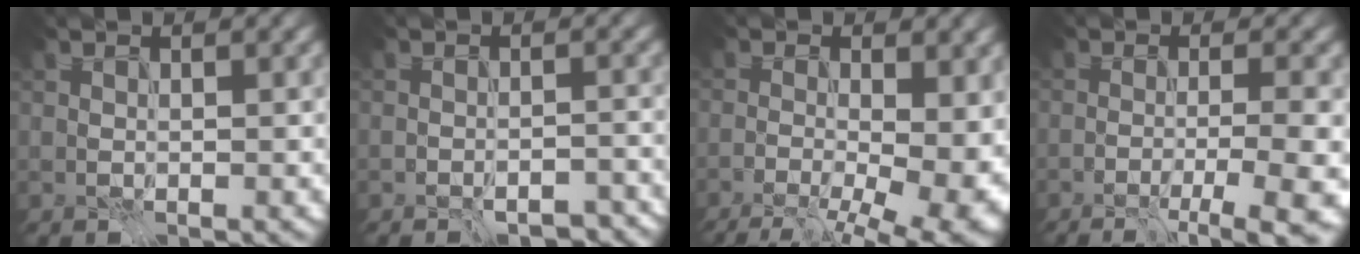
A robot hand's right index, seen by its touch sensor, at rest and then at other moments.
{"total": 2.7, "force": [-2.1, 0.7, 1.5], "torque": [-0.008, 0.000, -0.025]}
{"total": 12.5, "force": [-1.3, 5.9, 10.9], "torque": [-0.093, -0.006, -0.006]}
{"total": 7.9, "force": [-2.4, 2.2, 7.2], "torque": [-0.059, -0.006, -0.023]}